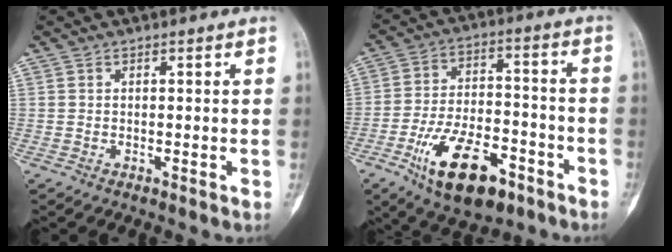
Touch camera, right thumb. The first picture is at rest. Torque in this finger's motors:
{"motor_torque": [2.86, 0.29, 1.00, -1.77, 0.17]}